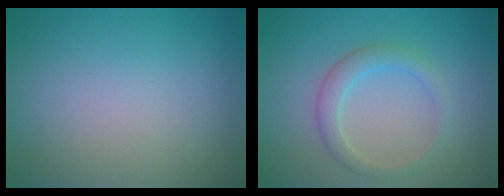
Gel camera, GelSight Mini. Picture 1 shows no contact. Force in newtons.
{"total": 2.4, "press": 2.4, "slide": 0.1}